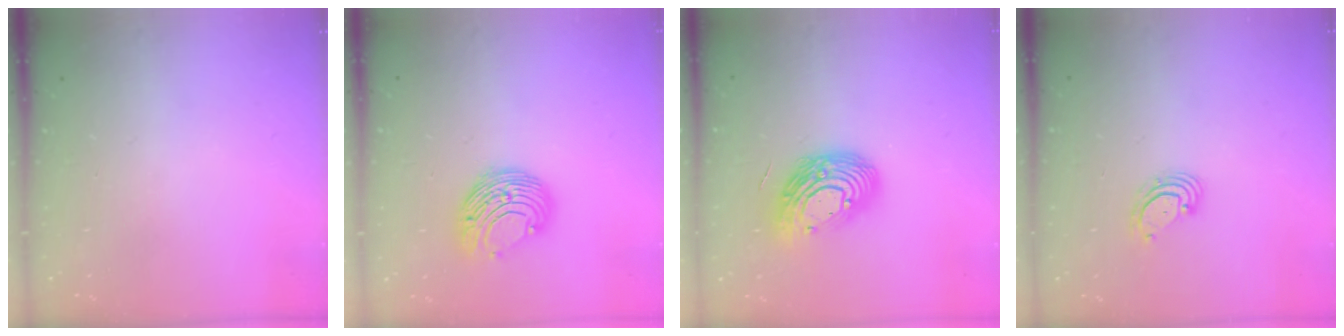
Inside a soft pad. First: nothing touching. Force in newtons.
{"total": 10.7, "press": 10.7, "slide": 0.5}
{"total": 14.2, "press": 14.1, "slide": 1.2}
{"total": 2.9, "press": 2.9, "slide": 0.1}